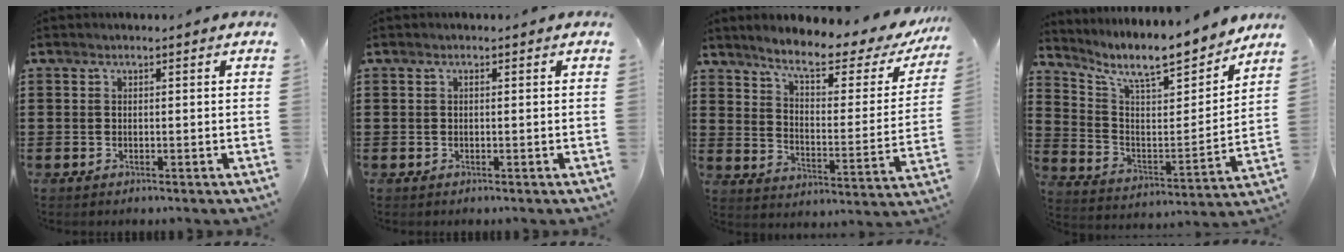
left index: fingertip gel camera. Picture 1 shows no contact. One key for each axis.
{"total": 0.0}
{"total": 8.1, "fx": 6.3, "fy": 1.4, "fz": 4.9, "tx": -0.105, "ty": -0.036, "tz": 0.099}
{"total": 9.8, "fx": 8.4, "fy": 1.9, "fz": 4.6, "tx": -0.113, "ty": -0.061, "tz": 0.138}